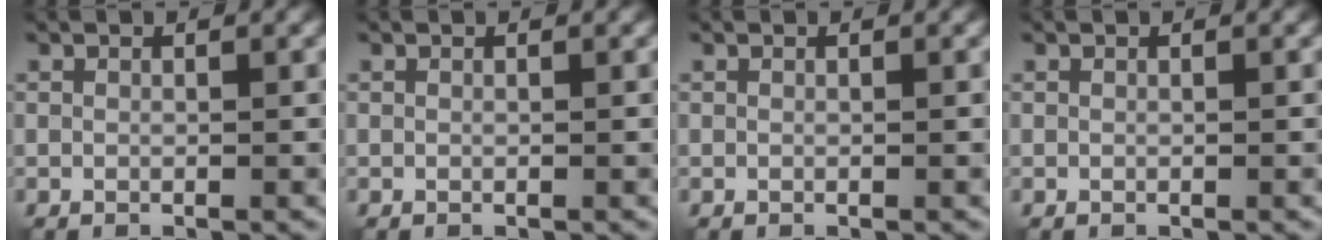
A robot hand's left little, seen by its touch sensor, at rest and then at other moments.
{"total": 0.0}
{"total": 0.0}
{"total": 0.0}